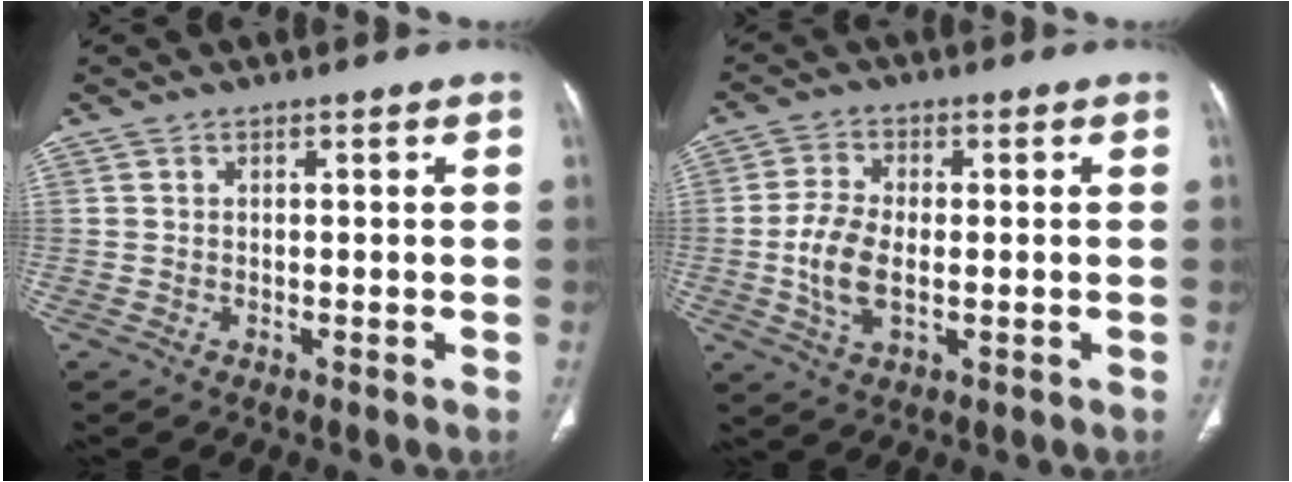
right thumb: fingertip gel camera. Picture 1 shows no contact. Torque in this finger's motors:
{"motor_torque": [-0.36, 0.48, 0.47, 0.53, 0.28]}